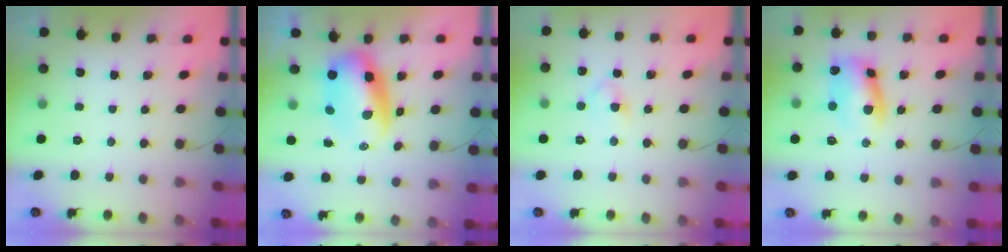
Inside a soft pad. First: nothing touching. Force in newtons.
{"total": 8.3, "press": 7.9, "slide": 2.3}
{"total": 2.9, "press": 2.6, "slide": 1.3}
{"total": 9.6, "press": 9.5, "slide": 1.1}